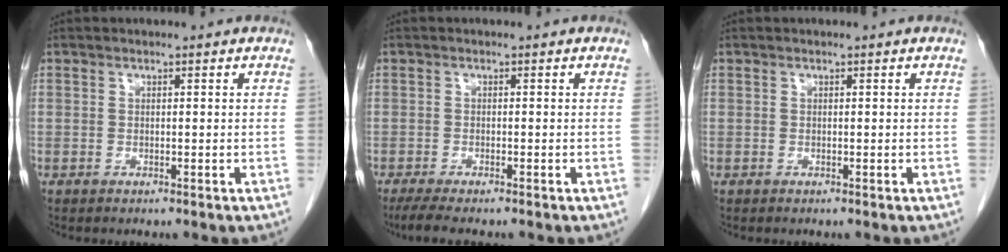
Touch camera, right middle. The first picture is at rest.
{"total": 4.4, "force": [-3.5, 0.4, 2.6], "torque": [-0.045, -0.012, -0.056]}
{"total": 0.0}